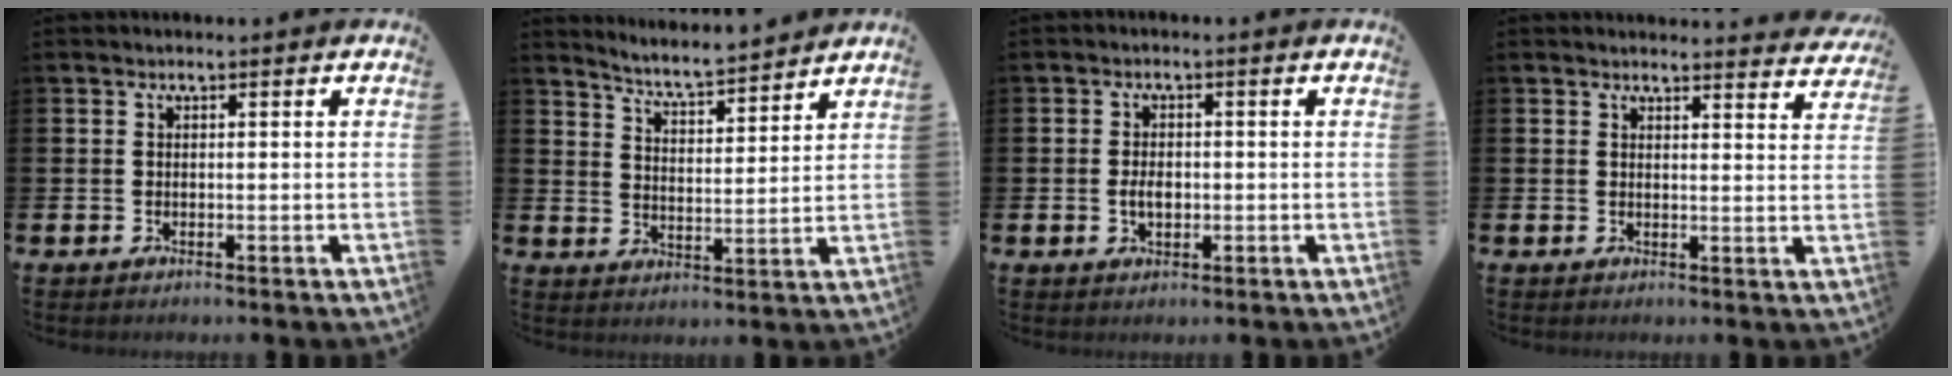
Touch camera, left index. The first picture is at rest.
{"total": 5.4, "force": [5.3, 0.1, 1.0], "torque": [-0.045, -0.040, 0.091]}
{"total": 2.5, "force": [-0.3, 1.6, 1.9], "torque": [-0.026, 0.001, -0.008]}
{"total": 2.7, "force": [2.7, 0.1, 0.0], "torque": [0.004, -0.020, 0.046]}